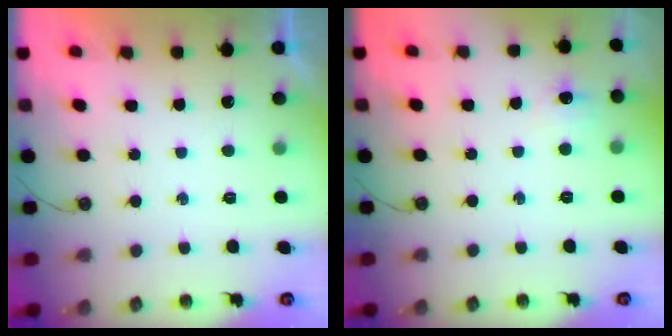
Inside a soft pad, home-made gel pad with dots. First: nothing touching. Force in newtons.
{"total": 6.7, "press": 6.7, "slide": 0.7}